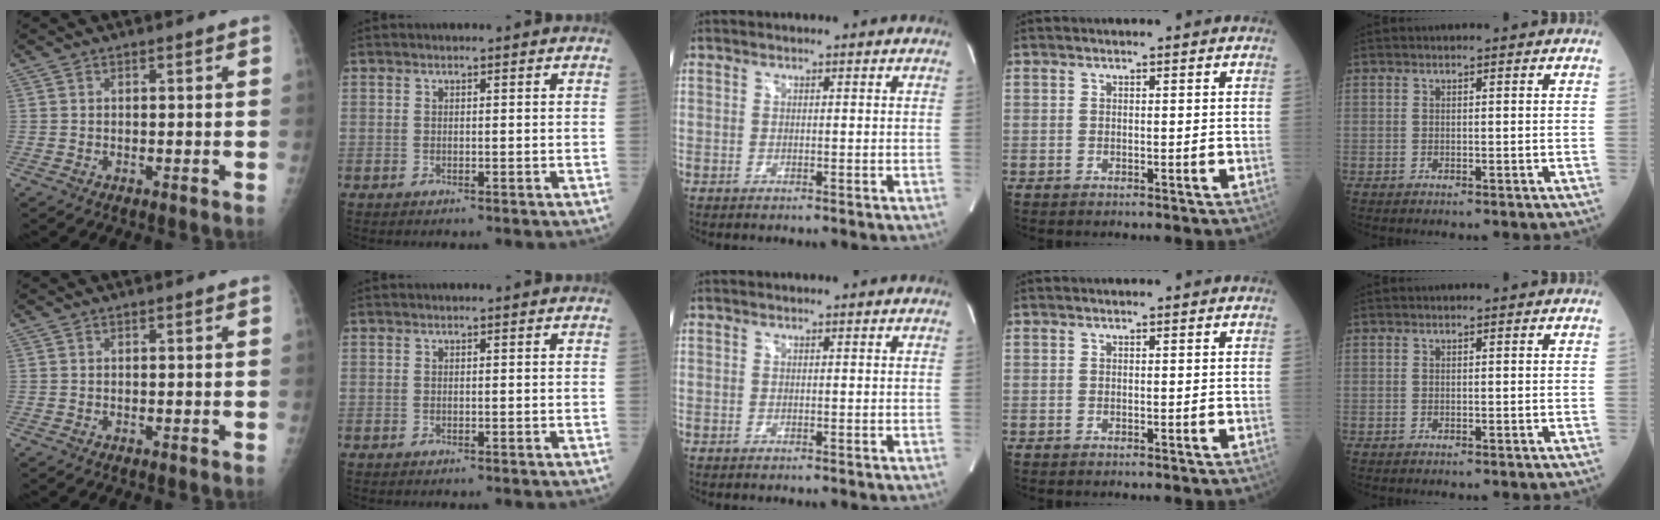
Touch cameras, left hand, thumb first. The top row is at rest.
{}